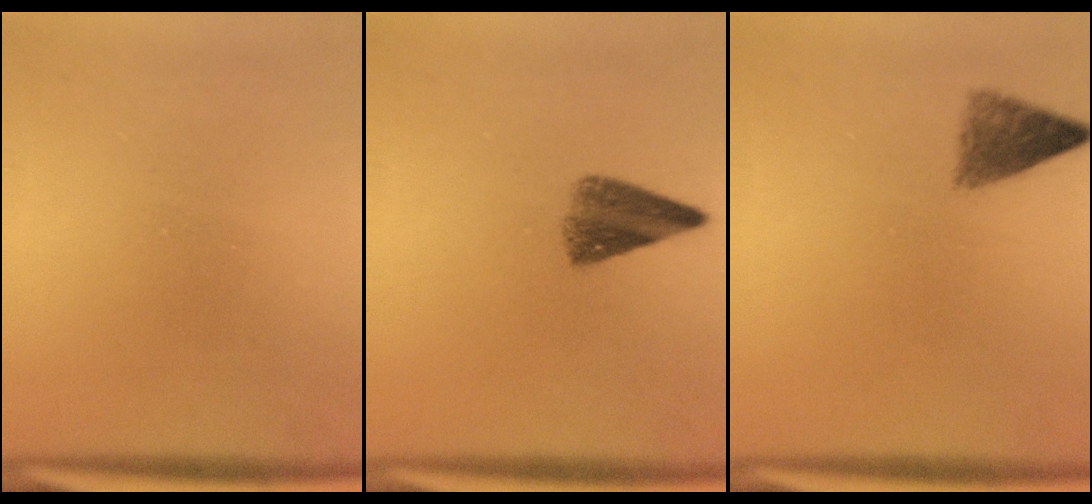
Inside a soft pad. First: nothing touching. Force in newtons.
{"total": 5.2}
{"total": 3.3}